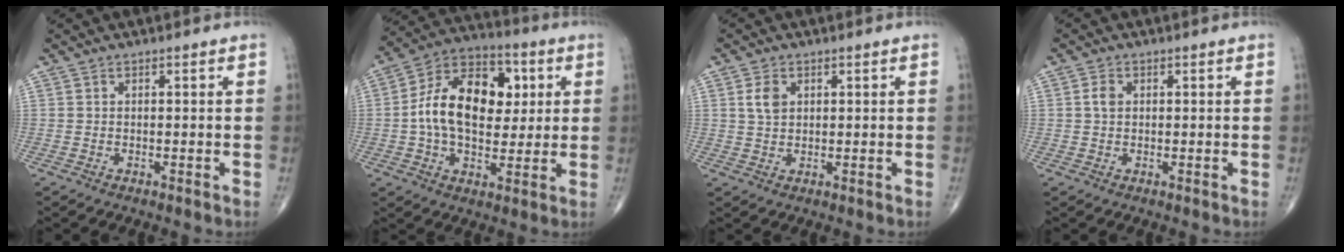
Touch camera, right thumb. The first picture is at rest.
{"total": 18.1, "force": [2.2, 11.6, 13.8], "torque": [-0.200, 0.018, 0.029]}
{"total": 3.5, "force": [1.1, 2.4, 2.3], "torque": [-0.038, -0.002, 0.024]}
{"total": 2.0, "force": [0.4, 1.5, 1.4], "torque": [-0.026, 0.003, 0.005]}